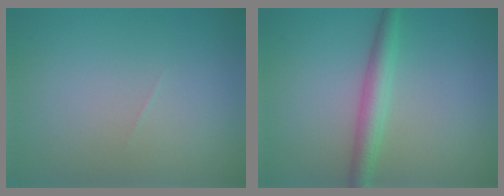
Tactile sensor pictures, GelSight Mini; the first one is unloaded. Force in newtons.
{"total": 2.7, "press": 2.7, "slide": 0.0}